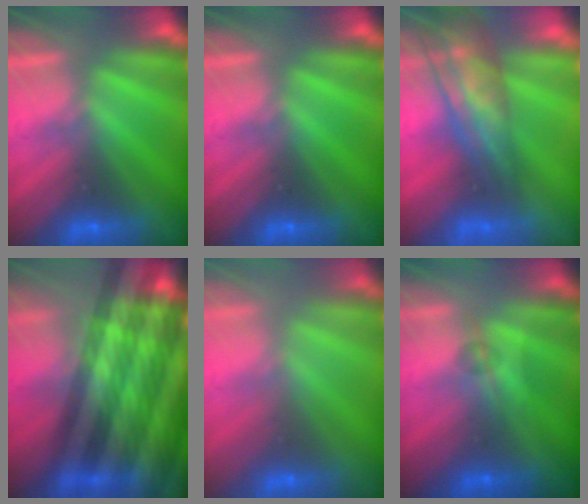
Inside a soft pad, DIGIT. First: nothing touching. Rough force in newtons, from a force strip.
{"total": 0.0}
{"total": 5.7}
{"total": 5.8}
{"total": 2.9}
{"total": 1.7}